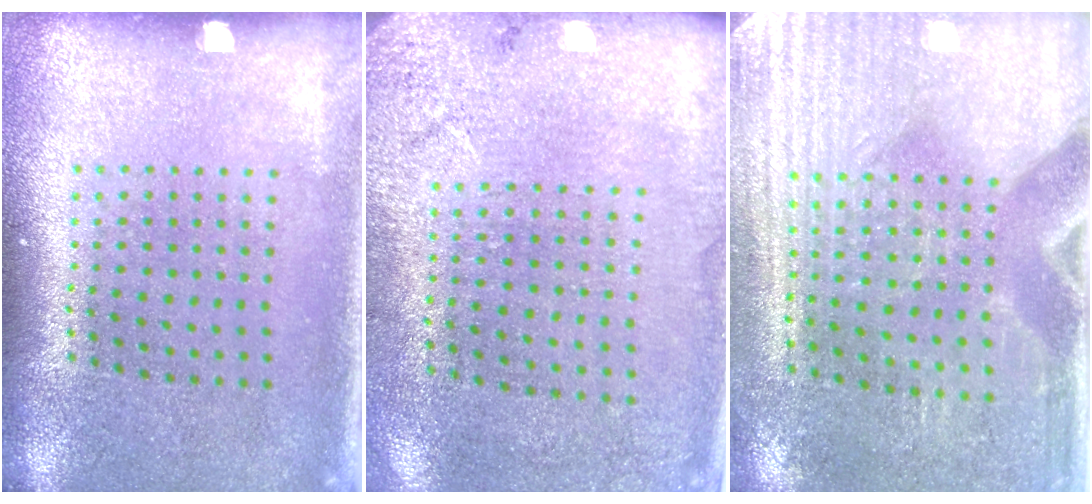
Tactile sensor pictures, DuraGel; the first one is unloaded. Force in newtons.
{"total": 2.6, "press": 2.3, "slide": 1.2}
{"total": 3.1, "press": 2.7, "slide": 1.5}